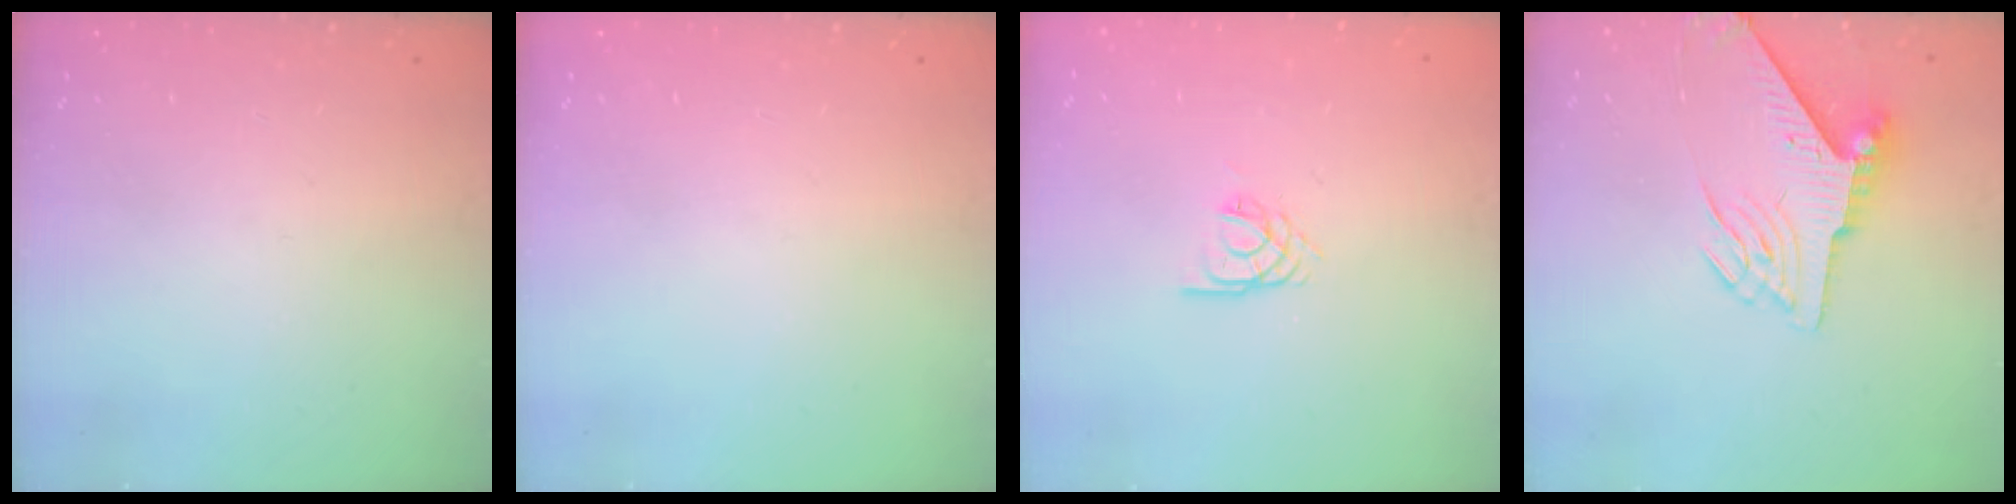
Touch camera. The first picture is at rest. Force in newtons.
{"total": 0.0}
{"total": 3.2, "press": 3.2, "slide": 0.5}
{"total": 8.8, "press": 8.7, "slide": 1.1}